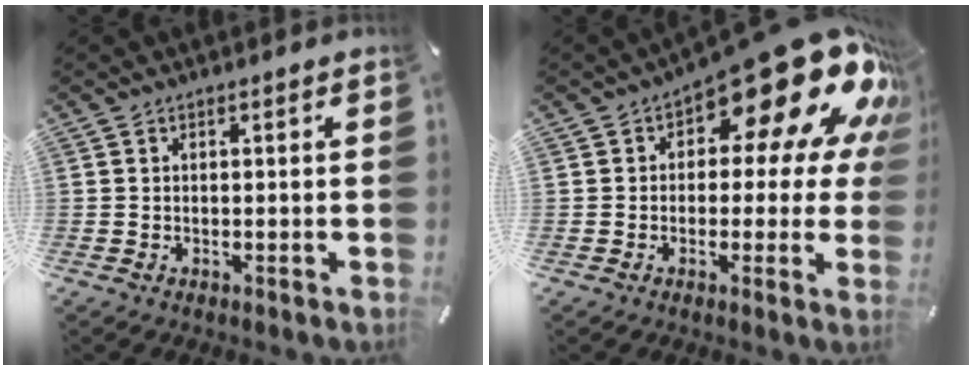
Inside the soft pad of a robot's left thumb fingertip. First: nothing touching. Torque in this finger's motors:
{"motor_torque": [2.49, 2.52, 1.94, -0.83, 0.41]}